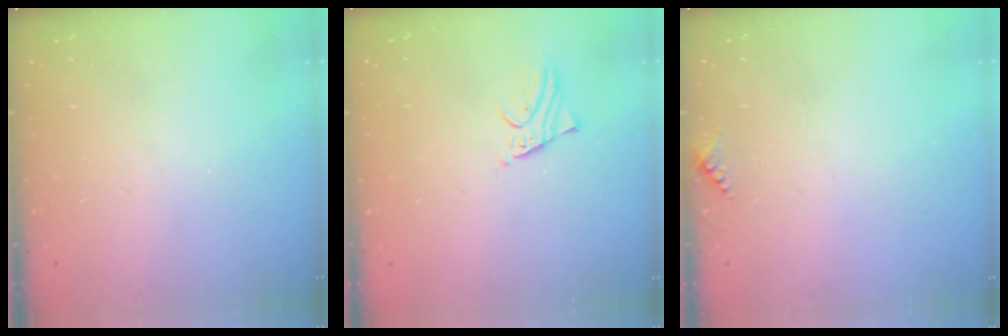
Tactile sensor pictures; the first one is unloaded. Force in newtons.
{"total": 2.1, "press": 2.1, "slide": 0.1}
{"total": 5.1, "press": 4.8, "slide": 1.5}